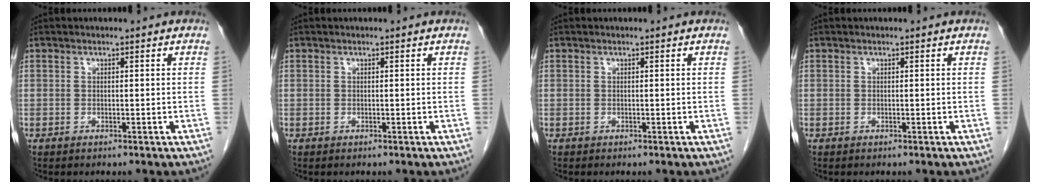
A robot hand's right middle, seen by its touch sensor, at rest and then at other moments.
{"total": 0.0}
{"total": 0.0}
{"total": 0.0}